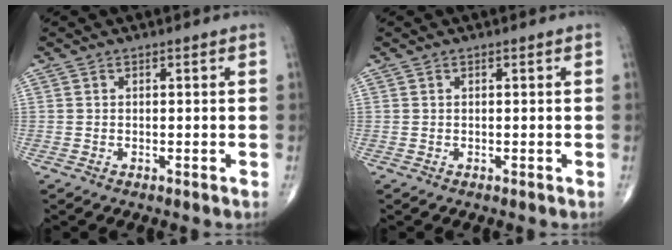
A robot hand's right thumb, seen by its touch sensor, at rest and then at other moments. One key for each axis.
{"total": 0.0}